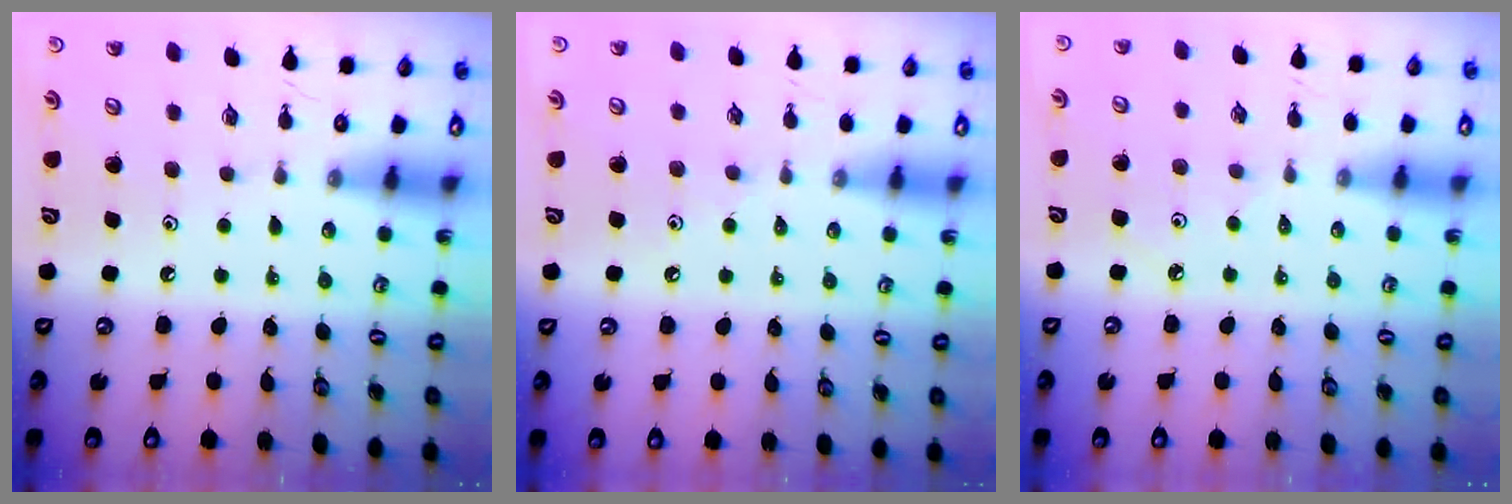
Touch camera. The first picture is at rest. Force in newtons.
{"total": 2.4, "press": 2.3, "slide": 0.5}
{"total": 2.6, "press": 2.5, "slide": 0.5}